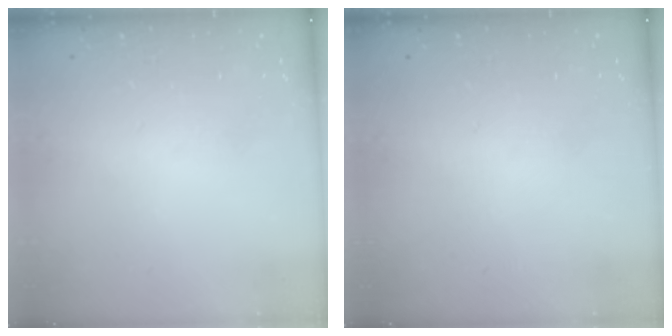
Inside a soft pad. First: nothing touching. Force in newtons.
{"total": 0.0}